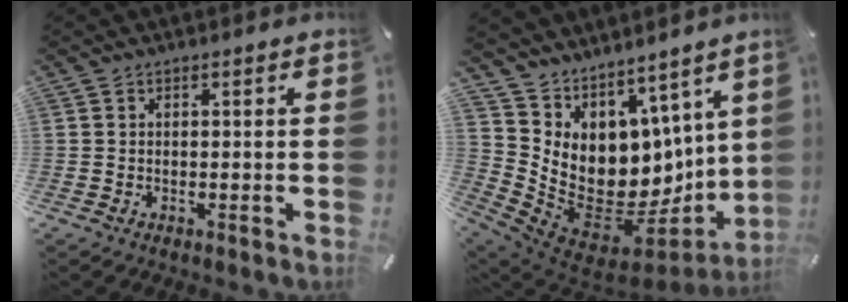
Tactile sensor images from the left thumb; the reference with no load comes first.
{"total": 10.4, "force": [0.1, 9.0, 5.3], "torque": [-0.105, -0.066, 0.013]}